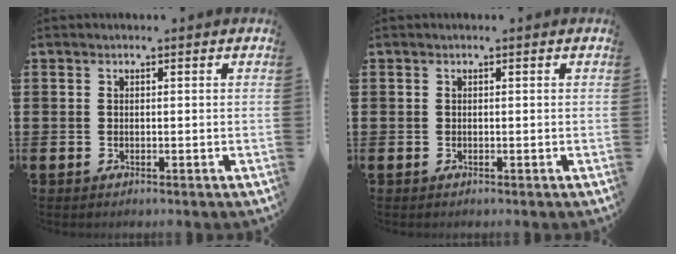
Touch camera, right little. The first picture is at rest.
{"total": 0.0}